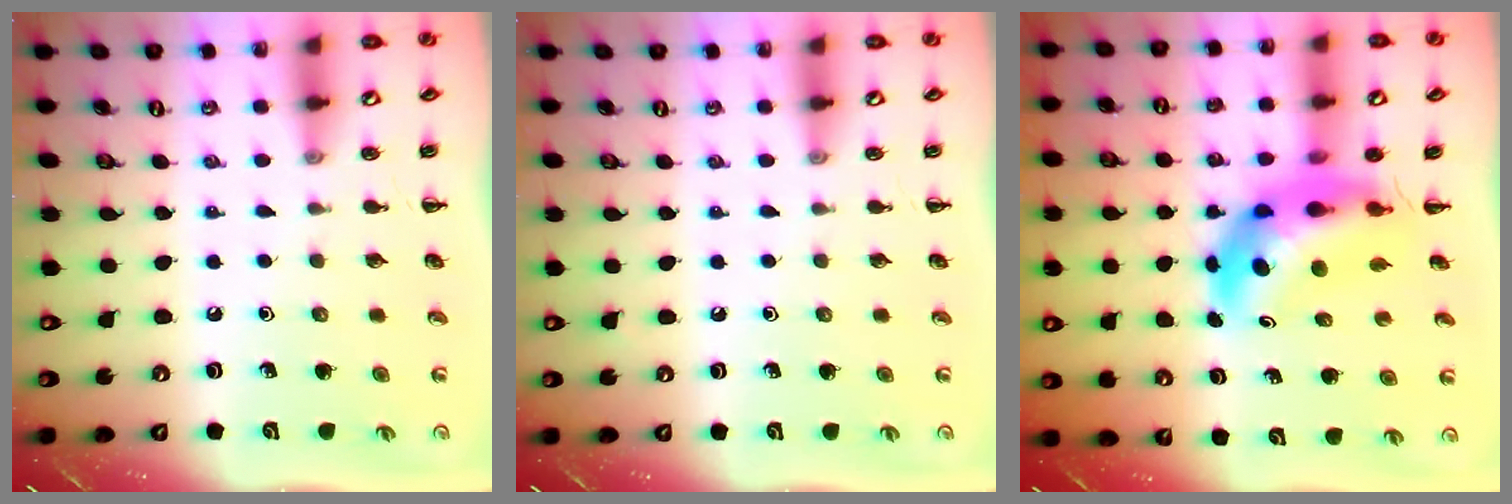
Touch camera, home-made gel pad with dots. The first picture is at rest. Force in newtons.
{"total": 0.0}
{"total": 9.3, "press": 8.8, "slide": 3.1}